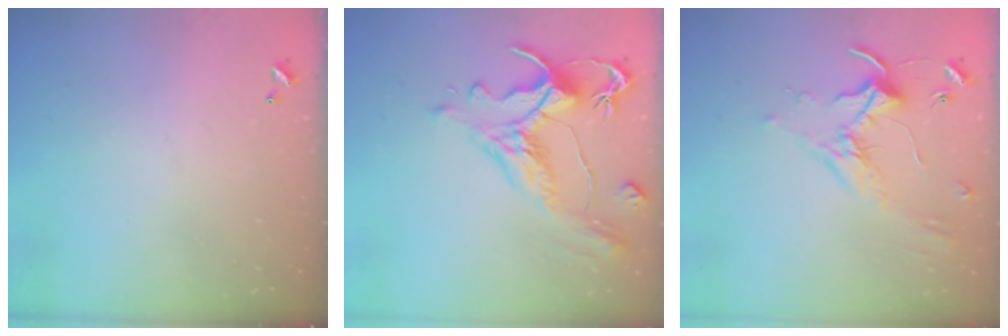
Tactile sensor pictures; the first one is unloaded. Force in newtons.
{"total": 1.6, "press": 0.3, "slide": 1.5}
{"total": 1.8, "press": 1.8, "slide": 0.4}